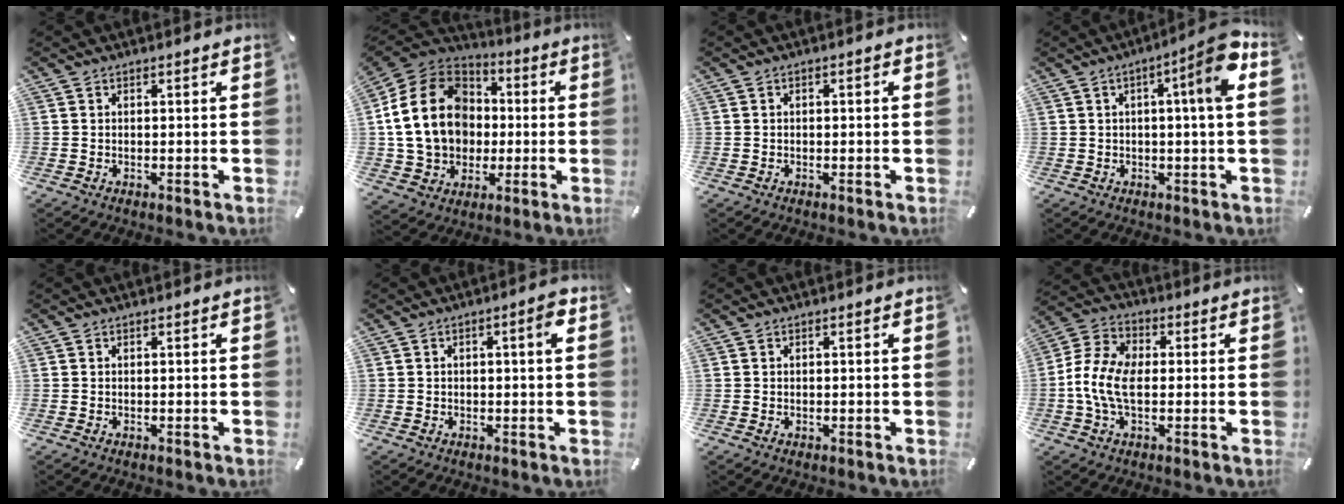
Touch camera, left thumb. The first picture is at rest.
{"total": 20.7, "force": [-0.1, 17.3, 11.3], "torque": [-0.232, 0.017, 0.002]}
{"total": 0.9, "force": [-0.3, 0.5, 0.6], "torque": [-0.012, 0.003, -0.006]}
{"total": 9.5, "force": [2.5, 0.7, 9.1], "torque": [-0.132, -0.010, 0.029]}
{"total": 0.0}
{"total": 2.9, "force": [0.5, 0.8, 2.8], "torque": [-0.036, 0.002, 0.002]}
{"total": 0.5, "force": [0.0, 0.5, 0.2], "torque": [-0.004, 0.003, -0.001]}
{"total": 10.2, "force": [-1.7, 6.4, 7.7], "torque": [-0.177, 0.004, -0.032]}